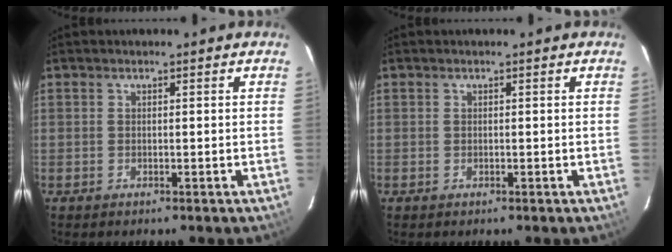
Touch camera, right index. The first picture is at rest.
{"total": 0.0}